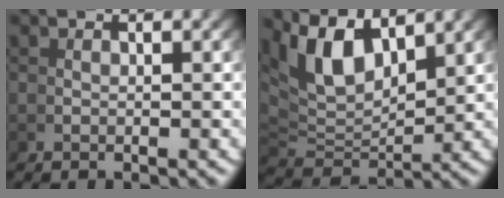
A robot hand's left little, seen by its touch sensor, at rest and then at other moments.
{"total": 8.7, "force": [3.6, 5.2, 6.0], "torque": [-0.125, -0.009, 0.071]}